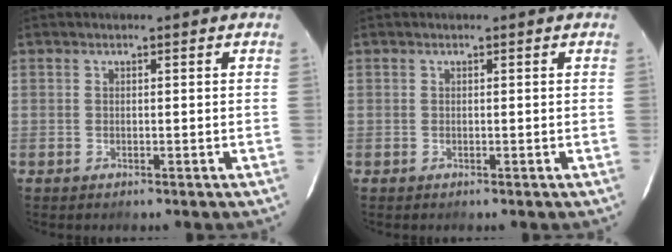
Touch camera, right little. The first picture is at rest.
{"total": 0.0}